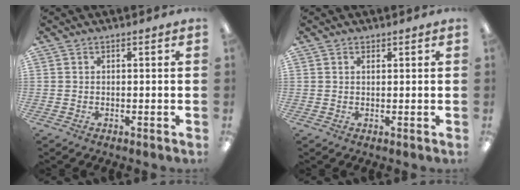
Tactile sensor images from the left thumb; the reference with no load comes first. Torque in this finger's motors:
{"motor_torque": [-0.12, -0.11, -0.21, -0.04, -0.02]}